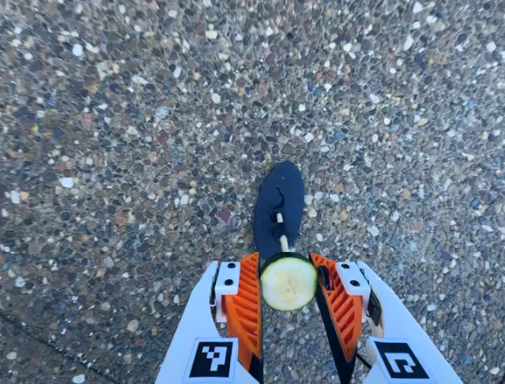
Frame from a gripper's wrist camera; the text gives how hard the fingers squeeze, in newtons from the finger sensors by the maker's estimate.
{"total": 10.2, "left": 9.9, "right": 10.4}